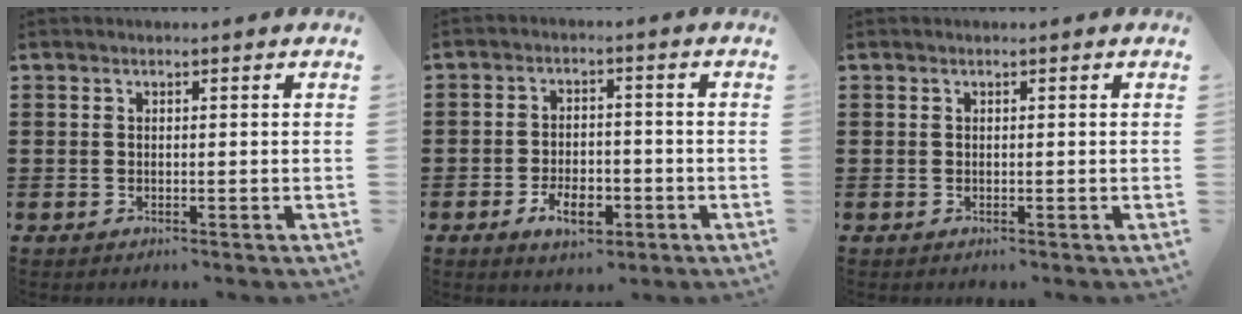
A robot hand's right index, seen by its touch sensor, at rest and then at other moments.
{"total": 5.9, "force": [-2.9, 2.8, 4.3], "torque": [-0.084, 0.003, -0.052]}
{"total": 0.0}